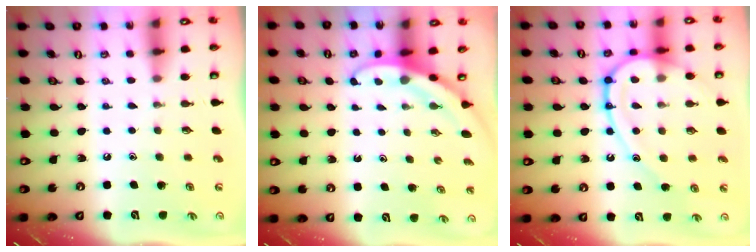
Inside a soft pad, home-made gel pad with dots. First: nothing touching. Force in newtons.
{"total": 3.0, "press": 3.0, "slide": 0.1}
{"total": 15.4, "press": 15.3, "slide": 1.8}